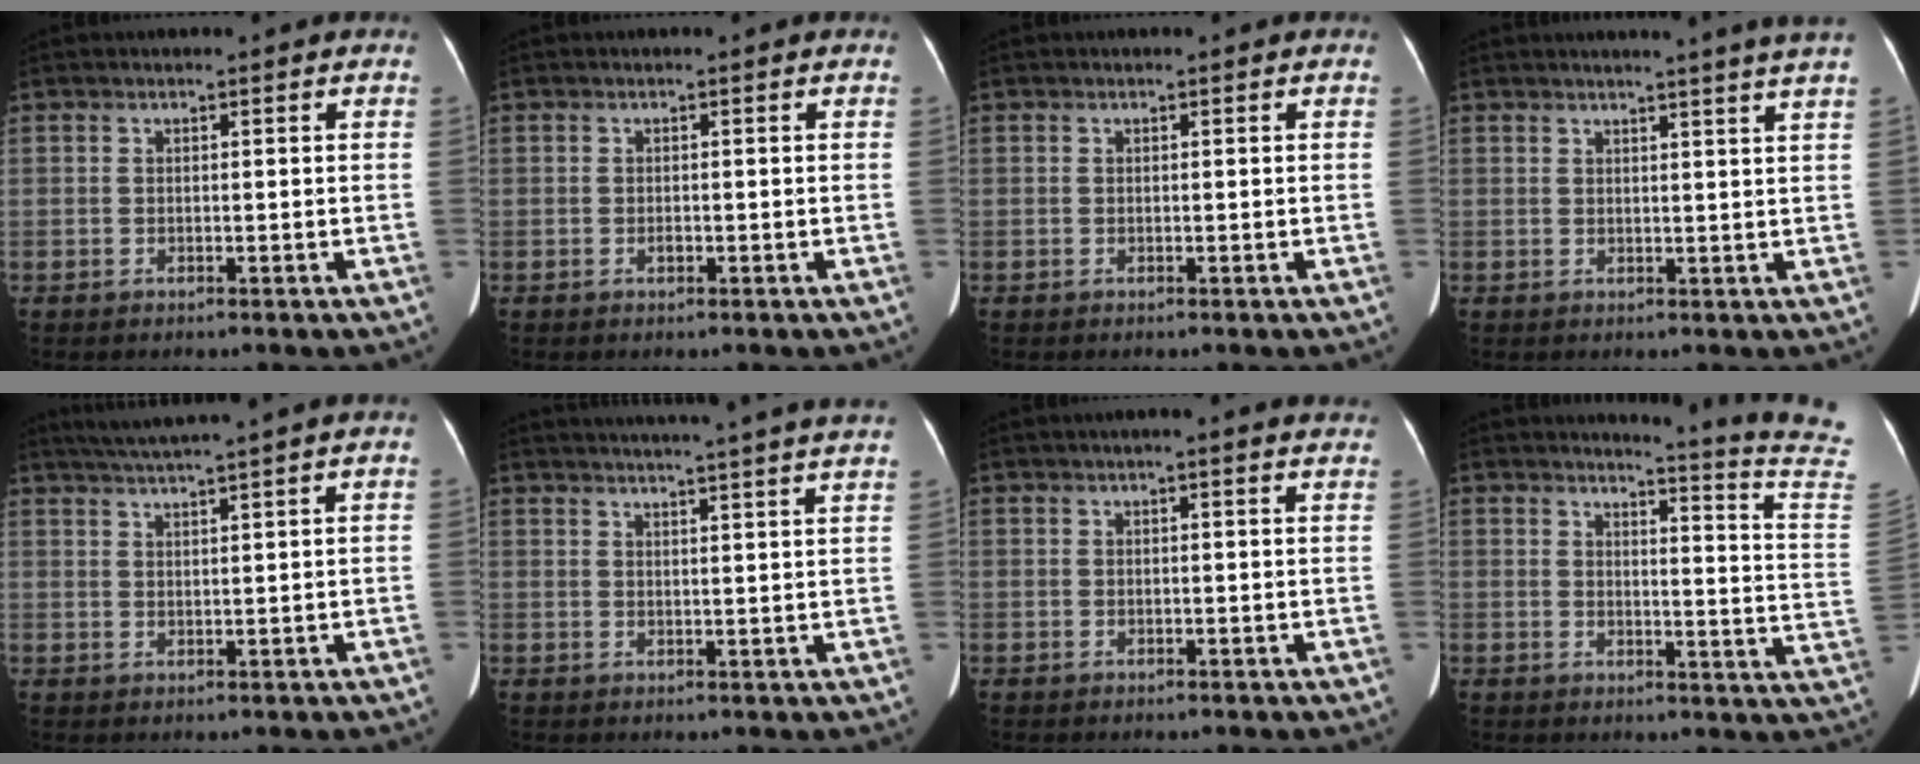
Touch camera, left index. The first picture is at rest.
{"total": 0.5, "force": [-0.2, 0.3, 0.4], "torque": [-0.008, 0.000, -0.003]}
{"total": 0.0}
{"total": 6.3, "force": [5.5, -1.4, 2.7], "torque": [-0.032, -0.009, 0.048]}
{"total": 6.6, "force": [5.5, -1.7, 3.2], "torque": [-0.051, 0.017, 0.089]}
{"total": 18.5, "force": [16.9, -1.3, 7.4], "torque": [-0.118, -0.020, 0.207]}
{"total": 3.9, "force": [3.3, 0.7, 2.0], "torque": [-0.024, 0.020, 0.024]}
{"total": 11.5, "force": [11.0, -2.9, 1.7], "torque": [-0.034, -0.117, 0.112]}